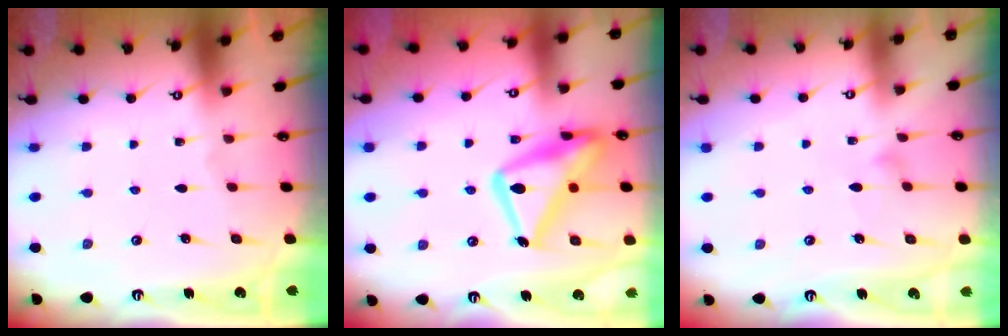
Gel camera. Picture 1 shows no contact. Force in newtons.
{"total": 20.9, "press": 20.8, "slide": 1.7}
{"total": 6.2, "press": 6.2, "slide": 0.4}